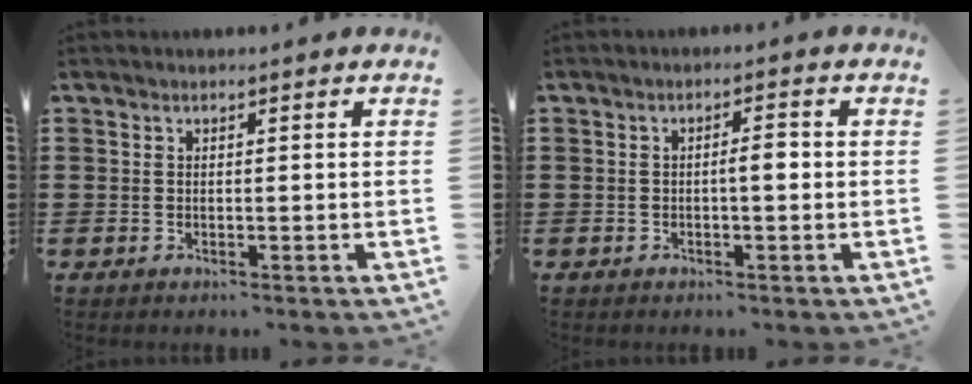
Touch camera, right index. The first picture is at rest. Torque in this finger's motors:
{"motor_torque": [0.48, -0.52, 0.27, 0.07]}